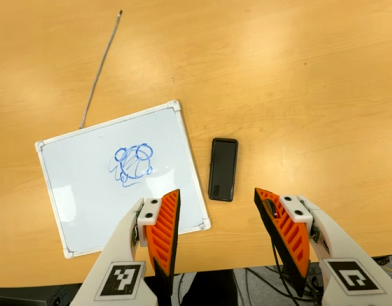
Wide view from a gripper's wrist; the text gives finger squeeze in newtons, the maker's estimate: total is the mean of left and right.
{"total": 0.0}